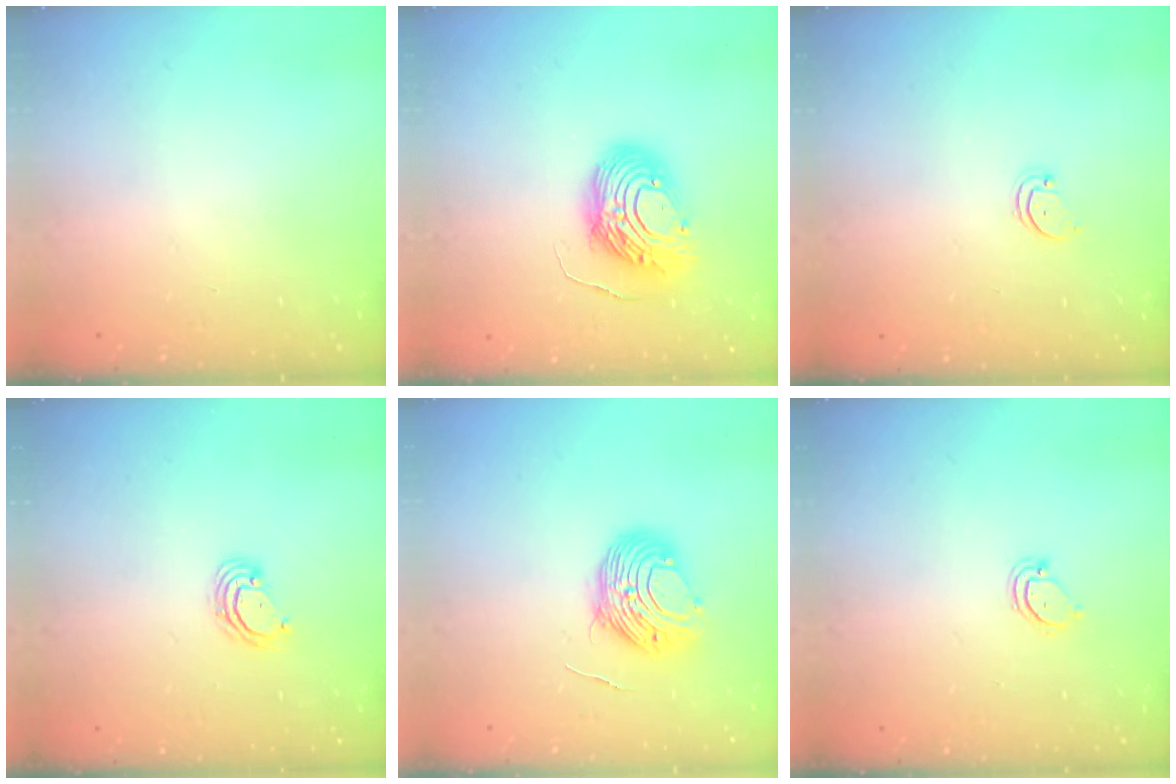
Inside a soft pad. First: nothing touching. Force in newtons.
{"total": 12.7, "press": 12.6, "slide": 1.3}
{"total": 1.8, "press": 1.7, "slide": 0.2}
{"total": 3.9, "press": 3.8, "slide": 0.4}
{"total": 10.1, "press": 10.0, "slide": 0.9}
{"total": 3.4, "press": 3.4, "slide": 0.6}